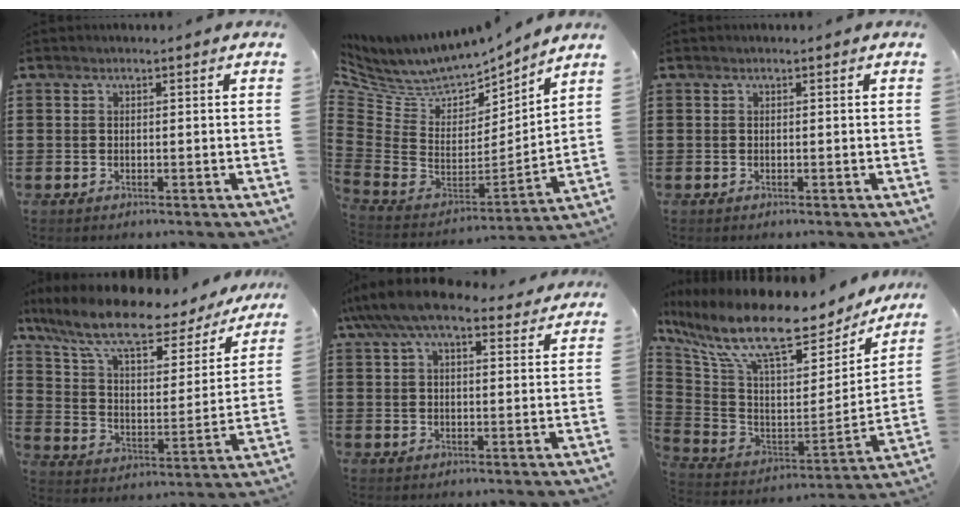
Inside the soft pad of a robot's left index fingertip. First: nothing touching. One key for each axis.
{"total": 5.5, "fx": 5.2, "fy": 1.8, "fz": 0.2, "tx": -0.047, "ty": -0.060, "tz": 0.090}
{"total": 0.0}
{"total": 11.2, "fx": 9.2, "fy": 2.4, "fz": 5.9, "tx": -0.146, "ty": -0.056, "tz": 0.156}
{"total": 8.9, "fx": 7.2, "fy": 2.3, "fz": 4.8, "tx": -0.112, "ty": -0.011, "tz": 0.133}
{"total": 14.3, "fx": 9.7, "fy": 3.8, "fz": 9.8, "tx": -0.218, "ty": -0.062, "tz": 0.163}